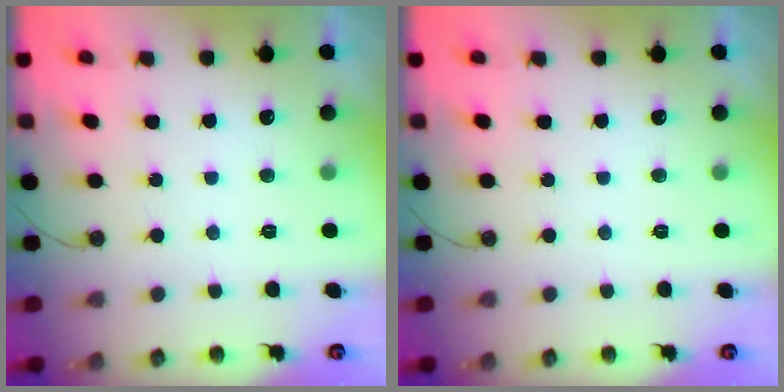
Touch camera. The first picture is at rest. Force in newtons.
{"total": 0.0}